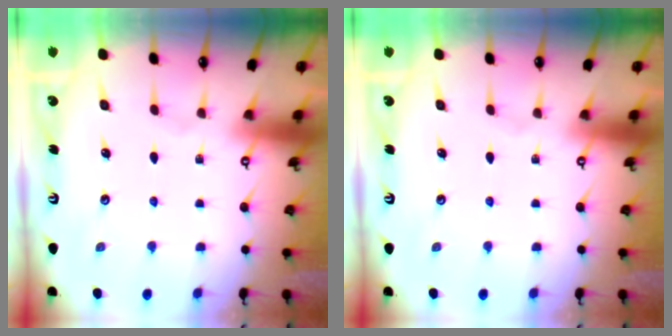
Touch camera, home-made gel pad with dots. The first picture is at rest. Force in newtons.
{"total": 0.0}